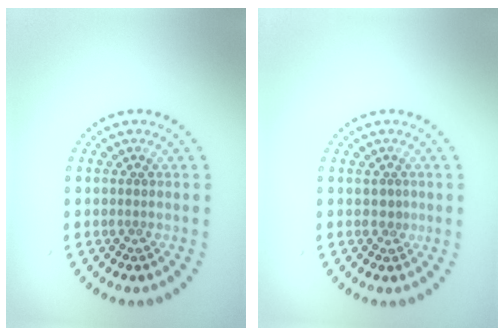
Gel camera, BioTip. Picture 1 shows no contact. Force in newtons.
{"total": 0.8, "press": 0.5, "slide": 0.7}